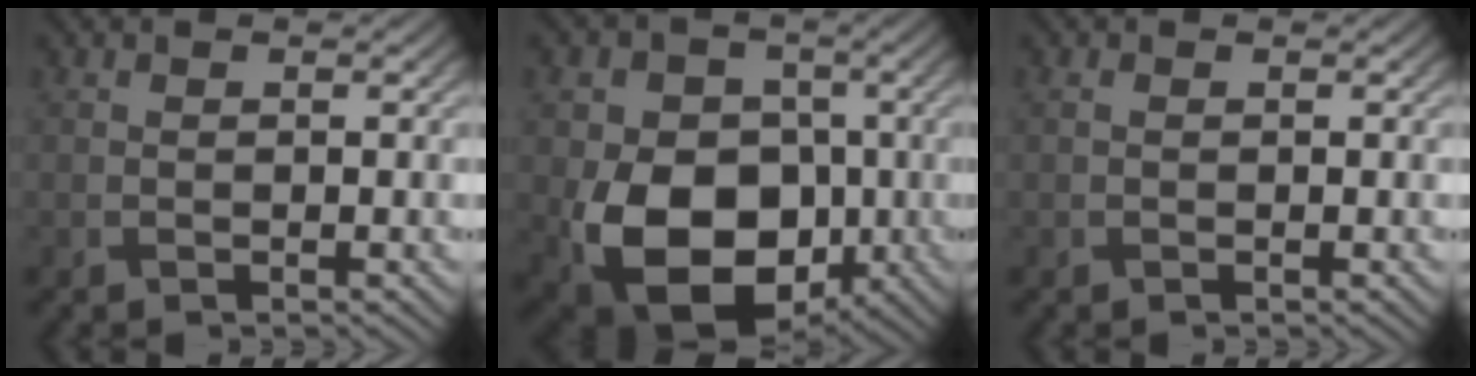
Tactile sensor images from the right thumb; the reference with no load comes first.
{"total": 16.2, "force": [-4.3, 12.0, 10.0], "torque": [-0.145, -0.039, -0.095]}
{"total": 0.0}